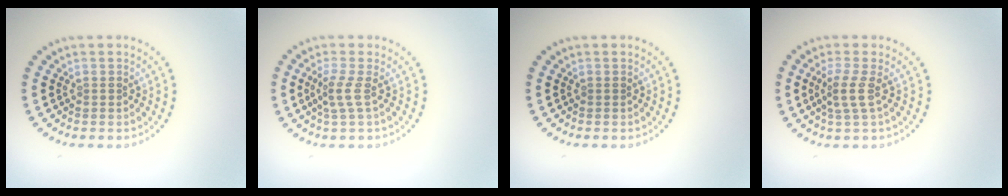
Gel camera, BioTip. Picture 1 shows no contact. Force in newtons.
{"total": 1.8, "press": 1.3, "slide": 1.3}
{"total": 0.0}
{"total": 2.1, "press": 1.6, "slide": 1.3}